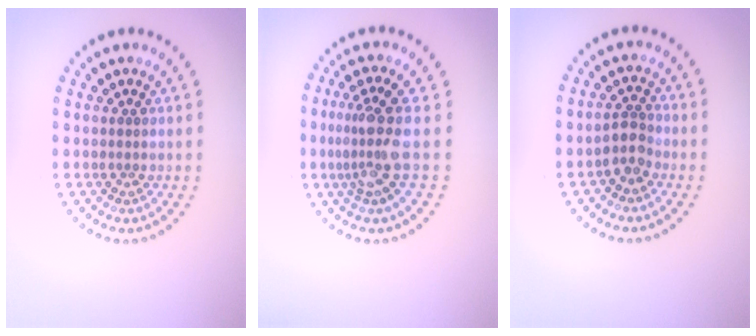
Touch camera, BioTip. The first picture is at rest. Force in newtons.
{"total": 3.7, "press": 2.6, "slide": 2.6}
{"total": 2.1, "press": 1.8, "slide": 1.2}